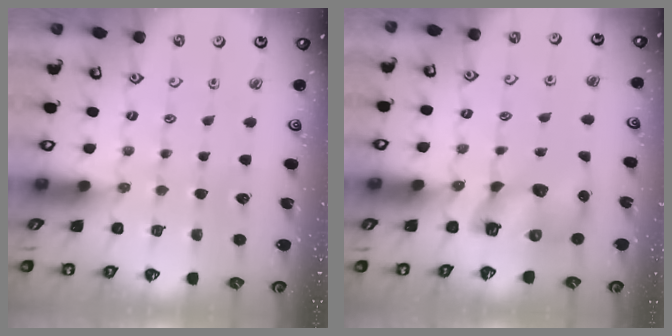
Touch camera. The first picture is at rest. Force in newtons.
{"total": 9.9, "press": 9.8, "slide": 1.3}